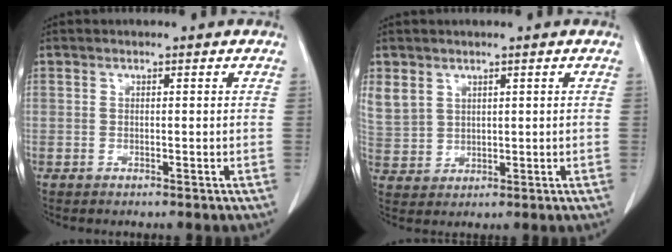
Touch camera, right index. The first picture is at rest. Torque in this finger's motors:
{"motor_torque": [0.11, 0.21, 0.08, 0.05]}